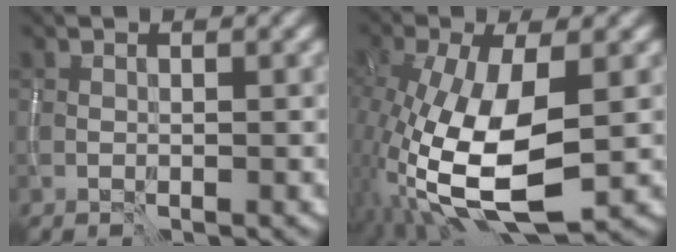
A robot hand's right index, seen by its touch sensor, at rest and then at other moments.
{"total": 11.2, "force": [-2.2, 4.9, 9.8], "torque": [-0.214, -0.017, -0.036]}